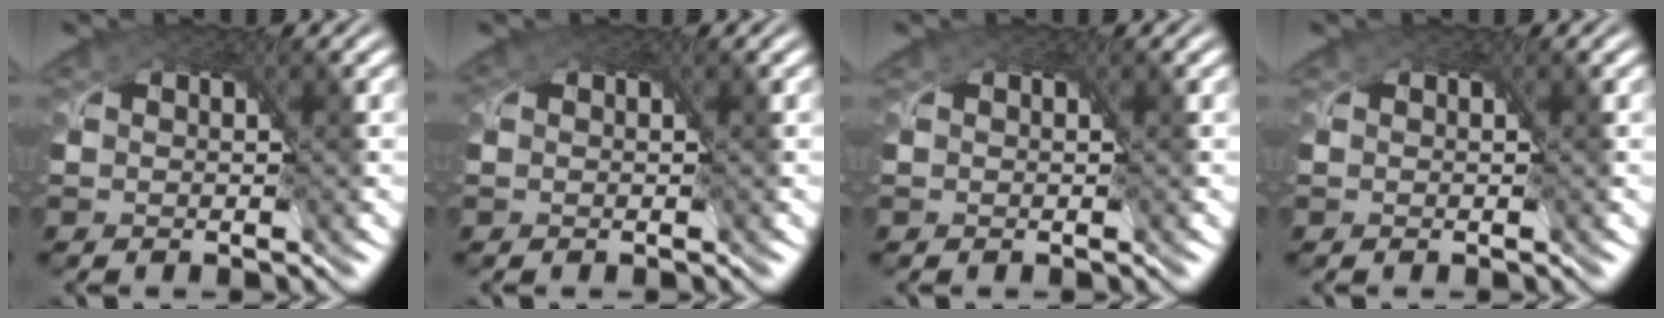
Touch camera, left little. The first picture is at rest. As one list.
[{"total": 0.7, "force": [0.3, 0.5, 0.4], "torque": [-0.012, 0.000, 0.003]}, {"total": 0.0}, {"total": 0.0}]